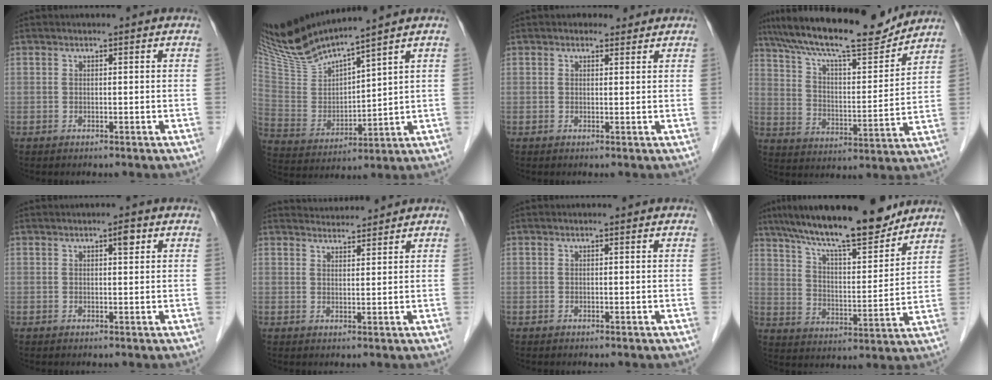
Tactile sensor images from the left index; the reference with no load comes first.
{"total": 14.5, "force": [13.0, -0.2, 6.4], "torque": [-0.139, -0.006, 0.262]}
{"total": 1.6, "force": [1.3, 1.0, 0.2], "torque": [-0.003, 0.006, 0.015]}
{"total": 18.7, "force": [16.5, 2.9, 8.4], "torque": [-0.152, 0.011, 0.261]}
{"total": 1.4, "force": [0.7, 0.4, 1.2], "torque": [-0.018, 0.004, 0.007]}
{"total": 3.5, "force": [3.5, 0.0, -0.2], "torque": [-0.006, 0.016, 0.061]}
{"total": 0.0}
{"total": 17.1, "force": [14.3, 2.8, 9.0], "torque": [-0.148, 0.008, 0.234]}